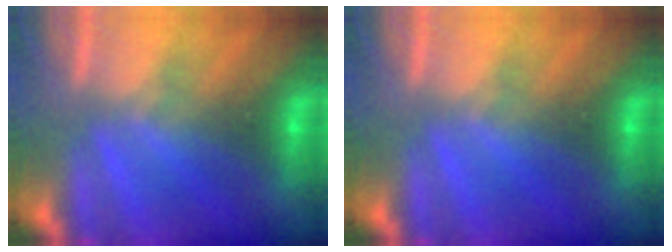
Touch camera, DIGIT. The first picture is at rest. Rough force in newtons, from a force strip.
{"total": 0.0}